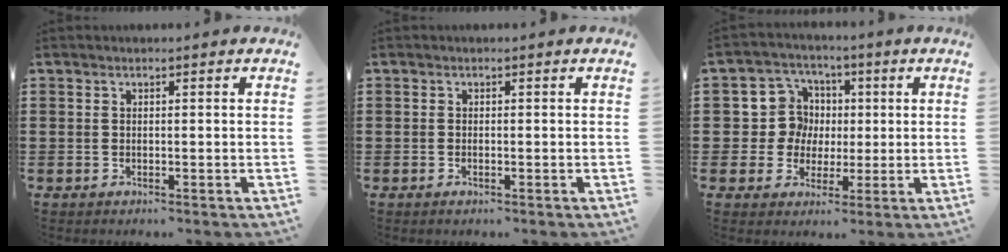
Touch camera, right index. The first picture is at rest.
{"total": 0.6, "force": [-0.4, 0.0, 0.4], "torque": [-0.009, -0.006, -0.006]}
{"total": 8.5, "force": [0.9, 8.2, 2.2], "torque": [-0.065, 0.015, 0.020]}